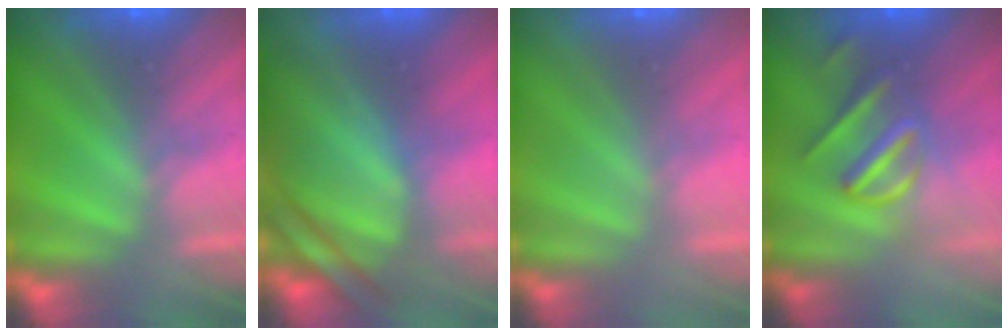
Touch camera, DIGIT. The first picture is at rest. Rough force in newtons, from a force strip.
{"total": 7.6}
{"total": 2.9}
{"total": 3.0}